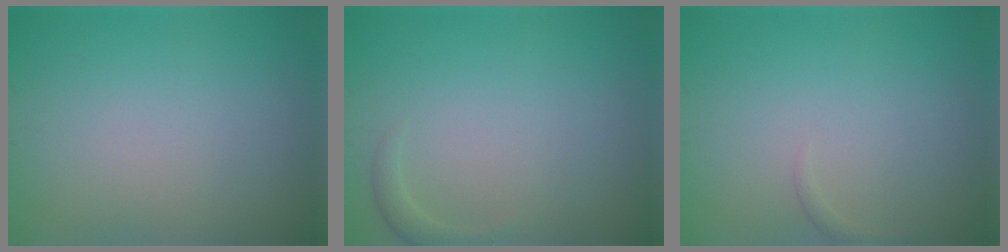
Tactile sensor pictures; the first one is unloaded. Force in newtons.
{"total": 1.2, "press": 1.2, "slide": 0.1}
{"total": 0.6, "press": 0.6, "slide": 0.1}